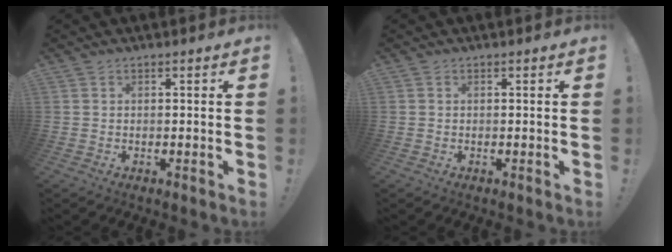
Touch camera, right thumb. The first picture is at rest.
{"total": 0.0}